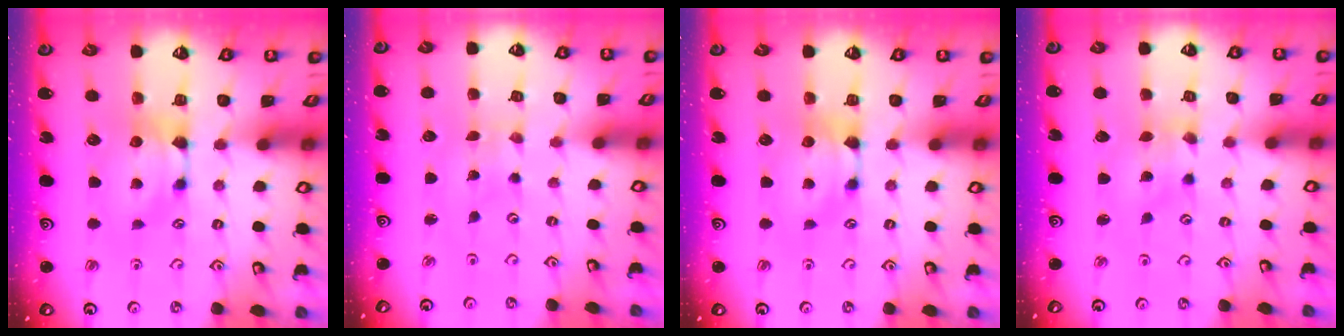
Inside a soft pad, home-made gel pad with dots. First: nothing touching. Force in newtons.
{"total": 6.4, "press": 6.4, "slide": 0.4}
{"total": 0.0}
{"total": 2.6, "press": 2.4, "slide": 0.9}